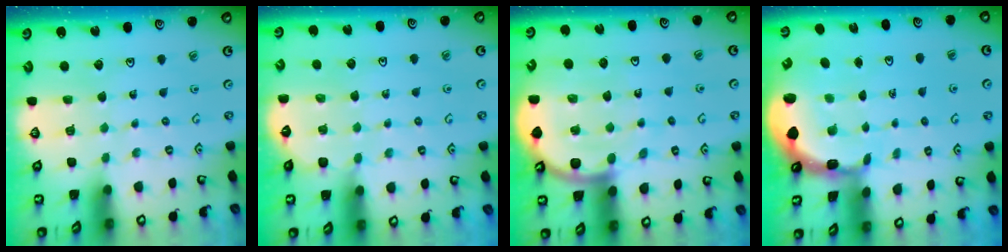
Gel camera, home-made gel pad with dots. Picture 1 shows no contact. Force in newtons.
{"total": 3.1, "press": 2.5, "slide": 1.8}
{"total": 8.3, "press": 8.2, "slide": 1.0}
{"total": 2.1, "press": 1.9, "slide": 1.0}